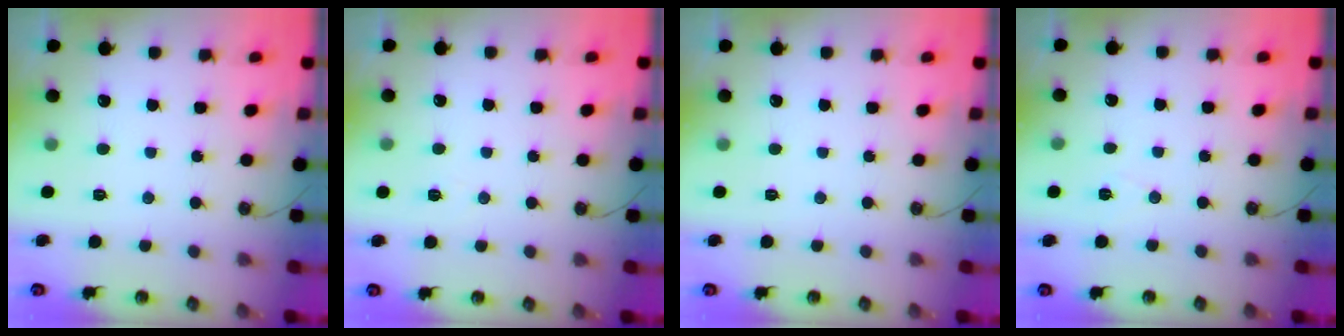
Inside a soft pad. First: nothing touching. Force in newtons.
{"total": 5.6, "press": 3.3, "slide": 4.5}
{"total": 0.0}
{"total": 5.7, "press": 3.6, "slide": 4.4}